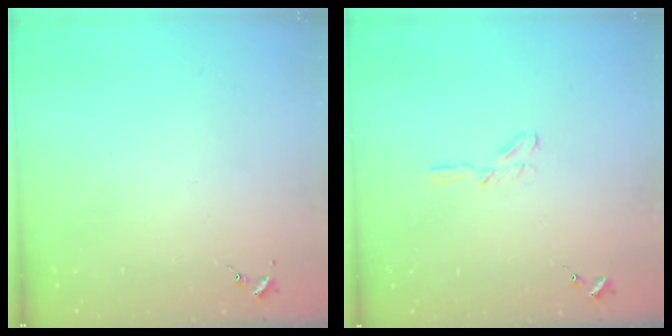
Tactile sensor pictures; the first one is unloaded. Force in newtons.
{"total": 3.8, "press": 3.8, "slide": 0.3}